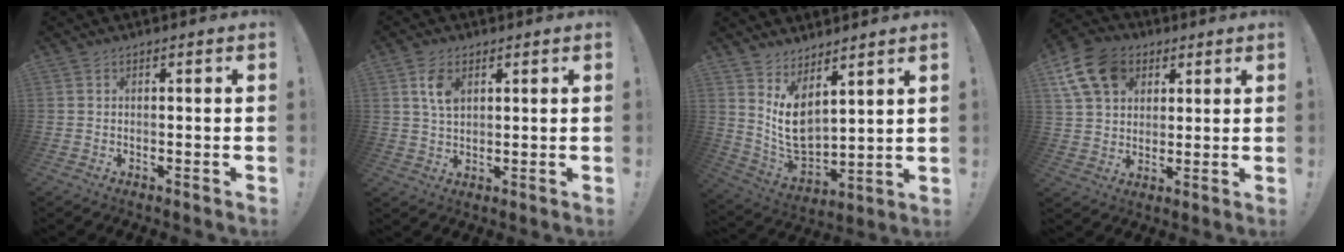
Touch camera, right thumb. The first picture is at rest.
{"total": 6.4, "force": [2.7, 3.7, 4.5], "torque": [-0.075, -0.006, 0.049]}
{"total": 10.4, "force": [5.5, 6.6, 5.9], "torque": [-0.108, -0.061, 0.113]}
{"total": 14.7, "force": [6.2, 11.1, 7.4], "torque": [-0.126, -0.019, 0.122]}